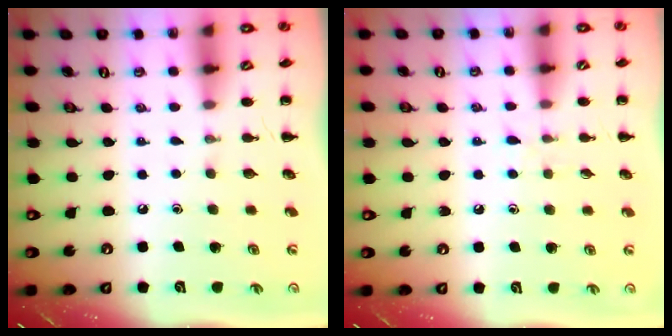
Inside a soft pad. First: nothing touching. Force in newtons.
{"total": 5.0, "press": 4.6, "slide": 2.0}